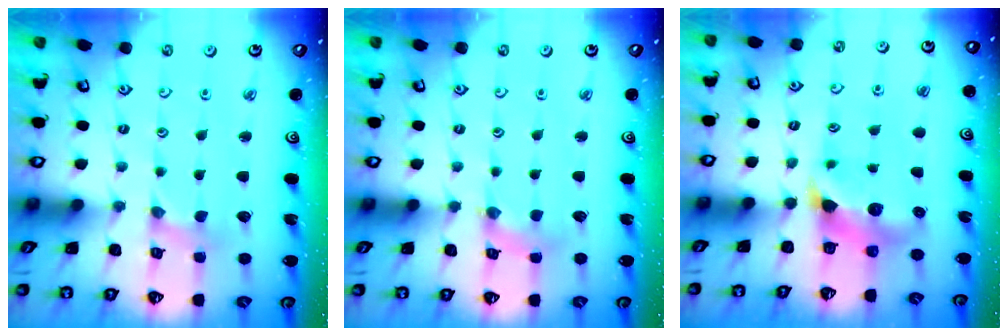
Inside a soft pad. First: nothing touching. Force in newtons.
{"total": 2.6, "press": 2.6, "slide": 0.3}
{"total": 7.4, "press": 7.4, "slide": 0.7}